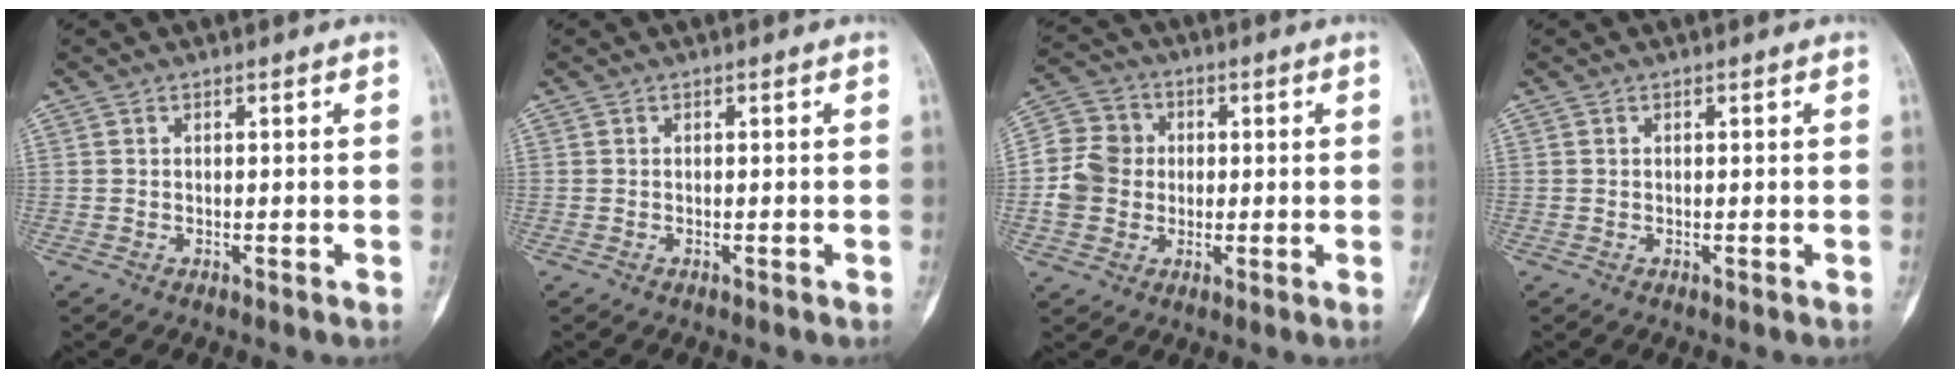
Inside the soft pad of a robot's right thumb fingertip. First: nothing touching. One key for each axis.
{"total": 0.0}
{"total": 9.2, "fx": -0.5, "fy": 8.4, "fz": 3.5, "tx": -0.053, "ty": 0.023, "tz": -0.017}
{"total": 0.0}